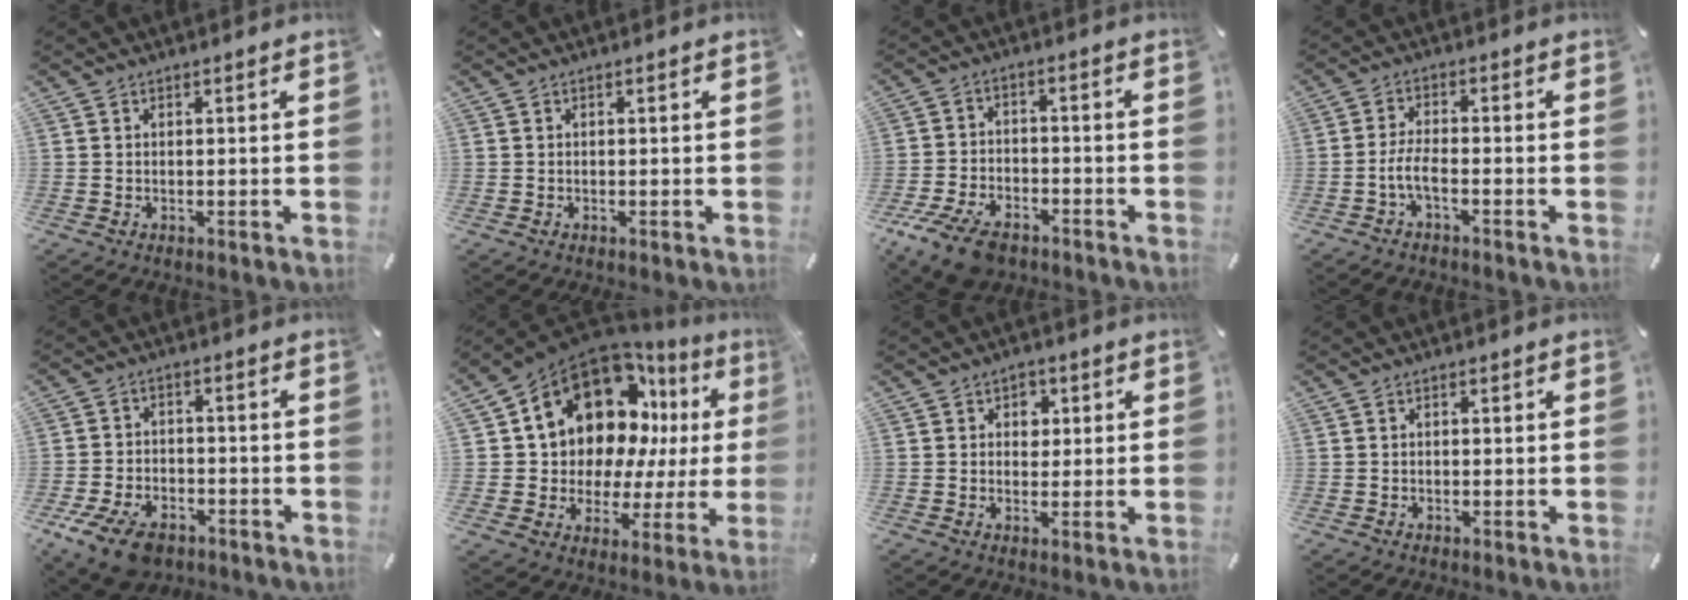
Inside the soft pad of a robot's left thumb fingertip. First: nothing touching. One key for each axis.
{"total": 0.0}
{"total": 9.6, "fx": -6.8, "fy": 4.3, "fz": 5.2, "tx": -0.114, "ty": 0.027, "tz": -0.129}
{"total": 4.6, "fx": -2.1, "fy": 1.4, "fz": 3.9, "tx": -0.087, "ty": 0.003, "tz": -0.044}
{"total": 9.6, "fx": -5.7, "fy": 5.6, "fz": 5.3, "tx": -0.109, "ty": 0.026, "tz": -0.103}
{"total": 18.5, "fx": 9.8, "fy": 11.9, "fz": 10.2, "tx": -0.166, "ty": -0.082, "tz": 0.177}
{"total": 3.8, "fx": 1.0, "fy": 3.2, "fz": 1.8, "tx": -0.009, "ty": -0.005, "tz": 0.009}
{"total": 0.5, "fx": 0.0, "fy": 0.4, "fz": 0.4, "tx": -0.007, "ty": 0.002, "tz": -0.001}